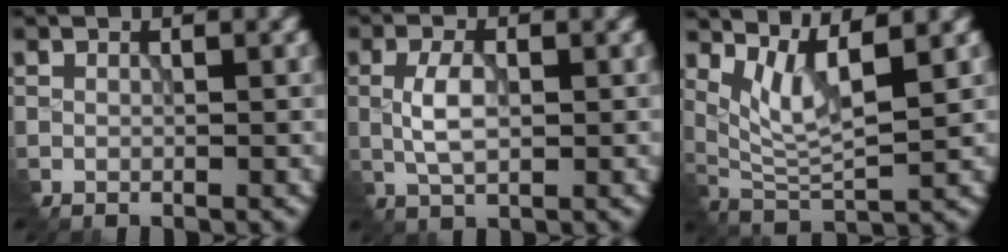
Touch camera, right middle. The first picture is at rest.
{"total": 3.0, "force": [-0.5, 1.4, 2.7], "torque": [-0.064, 0.000, -0.007]}
{"total": 4.3, "force": [2.1, 0.8, 3.7], "torque": [-0.084, -0.010, 0.051]}